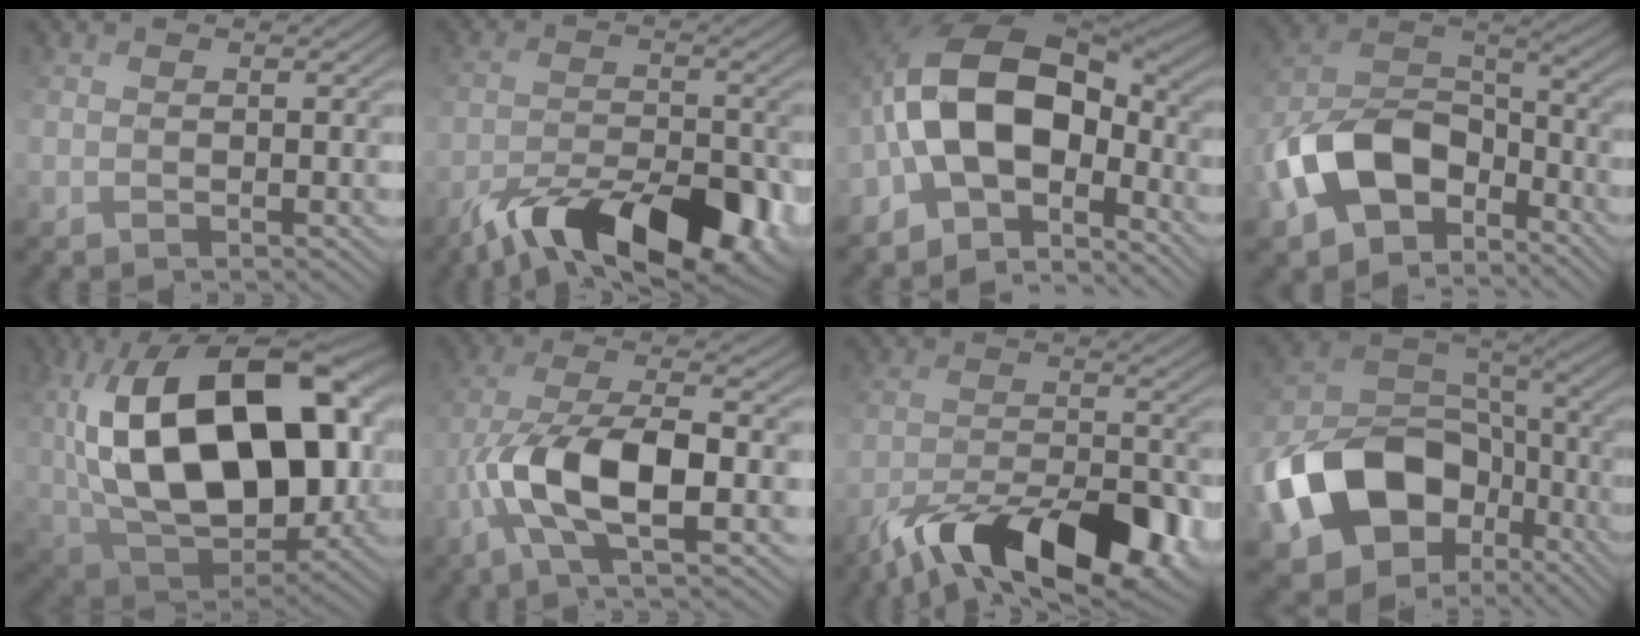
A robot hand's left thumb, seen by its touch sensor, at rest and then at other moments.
{"total": 12.5, "force": [-8.2, 4.5, 8.2], "torque": [-0.140, -0.010, -0.133]}
{"total": 14.5, "force": [-3.9, 8.4, 11.1], "torque": [-0.205, 0.001, -0.088]}
{"total": 13.1, "force": [-6.3, 8.1, 8.1], "torque": [-0.177, -0.015, -0.137]}
{"total": 21.1, "force": [3.4, 12.4, 16.7], "torque": [-0.324, -0.002, 0.068]}
{"total": 10.4, "force": [-2.9, 3.7, 9.3], "torque": [-0.198, 0.003, -0.060]}
{"total": 13.8, "force": [-9.1, 4.9, 9.1], "torque": [-0.164, -0.013, -0.147]}
{"total": 17.1, "force": [-5.9, 12.3, 10.2], "torque": [-0.231, -0.044, -0.104]}